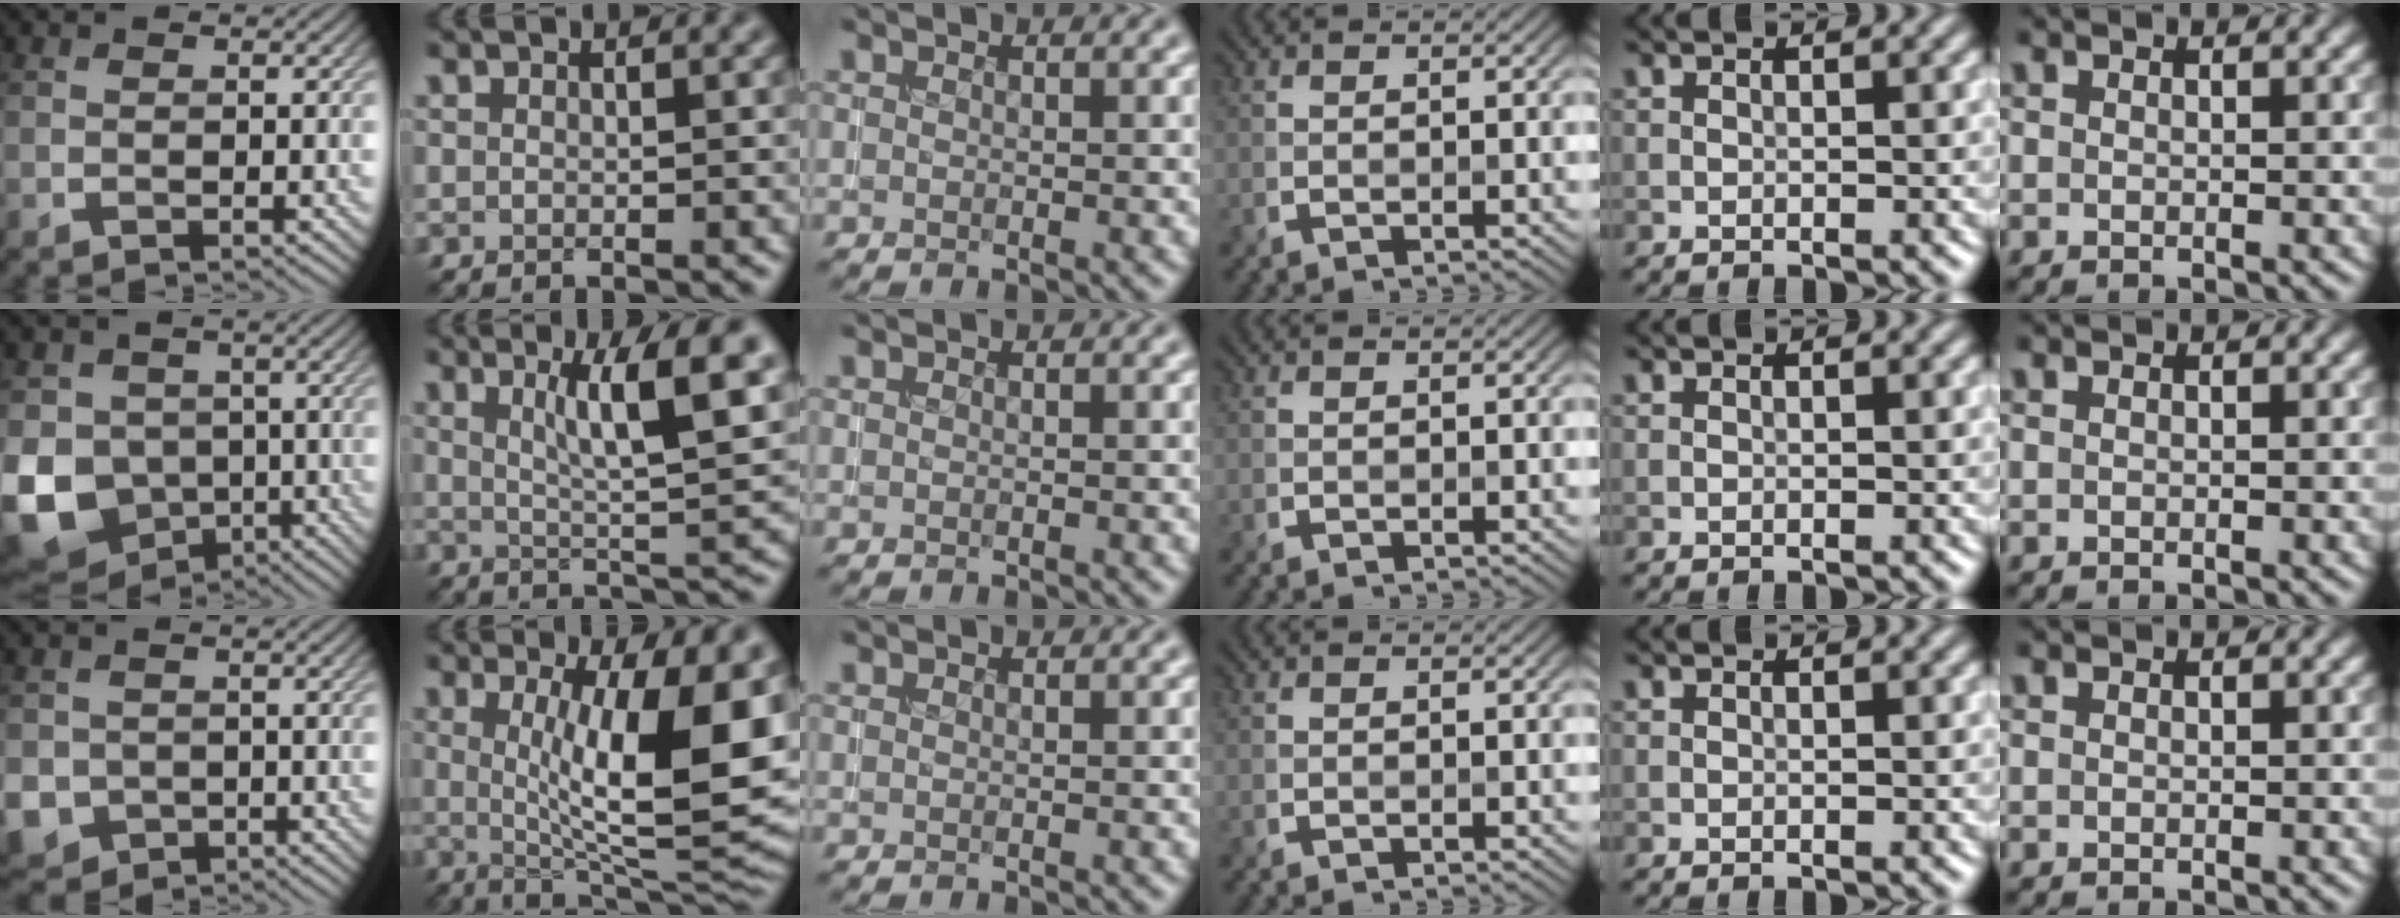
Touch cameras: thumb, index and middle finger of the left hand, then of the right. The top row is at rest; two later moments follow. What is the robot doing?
{"motion": "insert", "object": "coin"}